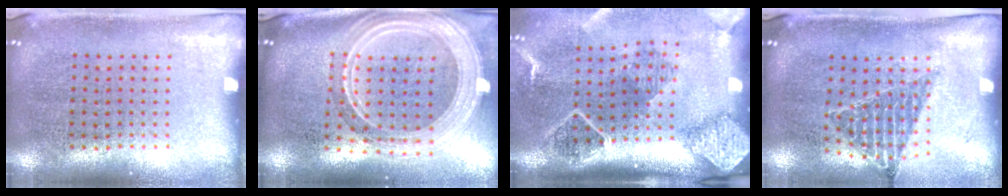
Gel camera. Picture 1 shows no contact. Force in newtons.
{"total": 2.8, "press": 2.3, "slide": 1.6}
{"total": 2.7, "press": 2.0, "slide": 1.8}
{"total": 0.9, "press": 0.9, "slide": 0.1}